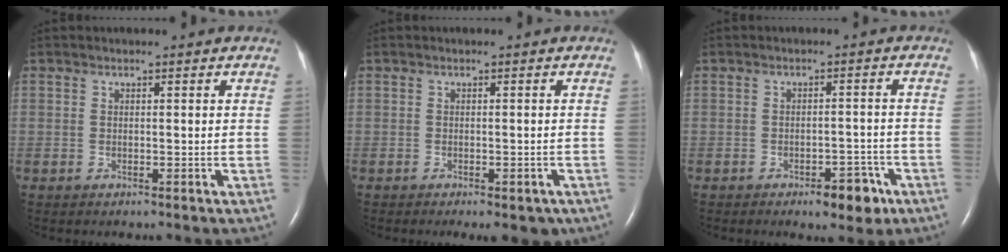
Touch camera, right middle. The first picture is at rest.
{"total": 4.6, "force": [-3.3, 1.9, 2.6], "torque": [-0.025, -0.004, -0.041]}
{"total": 4.8, "force": [-3.0, 2.0, 3.2], "torque": [-0.037, 0.003, -0.035]}